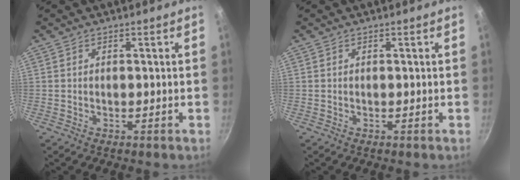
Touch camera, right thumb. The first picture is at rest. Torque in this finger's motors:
{"motor_torque": [0.00, 0.00, 0.00, 0.00, 0.00]}